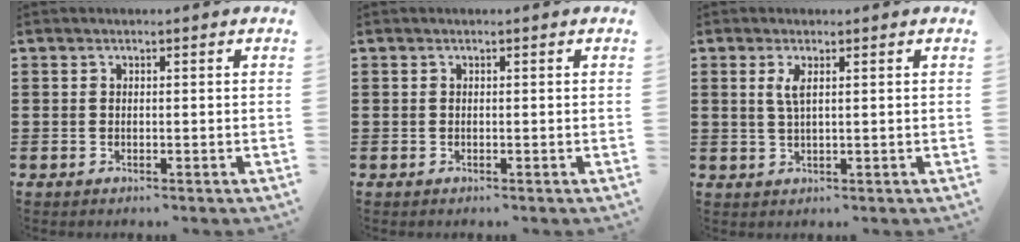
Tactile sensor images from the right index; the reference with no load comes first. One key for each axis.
{"total": 0.0}
{"total": 2.3, "fx": 0.8, "fy": 0.4, "fz": 2.1, "tx": -0.046, "ty": 0.001, "tz": 0.014}